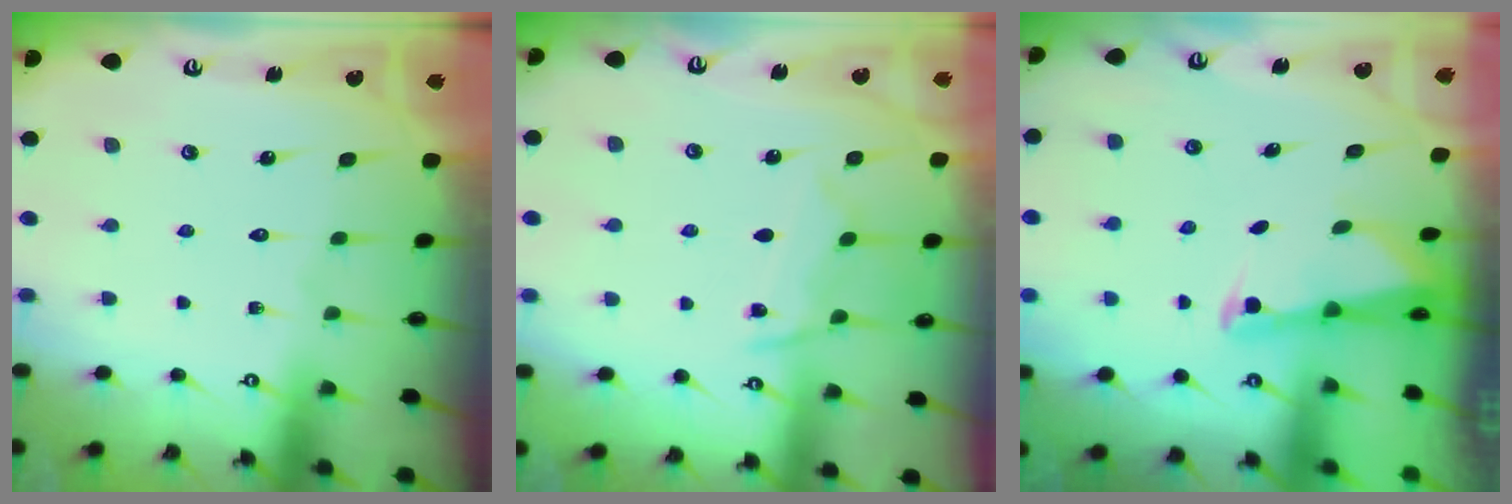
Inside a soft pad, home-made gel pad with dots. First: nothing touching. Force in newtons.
{"total": 8.8, "press": 8.7, "slide": 0.5}
{"total": 1.8, "press": 1.7, "slide": 0.3}